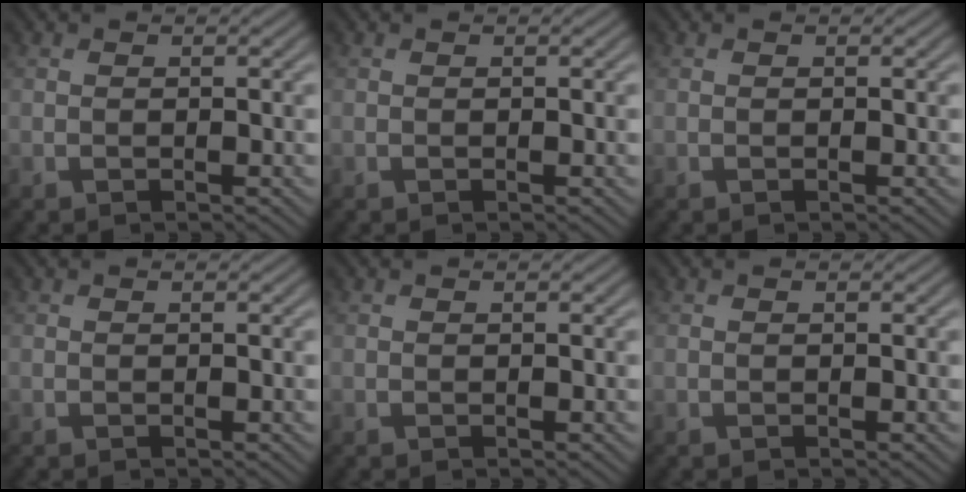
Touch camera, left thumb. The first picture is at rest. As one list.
[{"total": 0.0}, {"total": 0.0}, {"total": 0.0}, {"total": 0.0}, {"total": 0.0}]